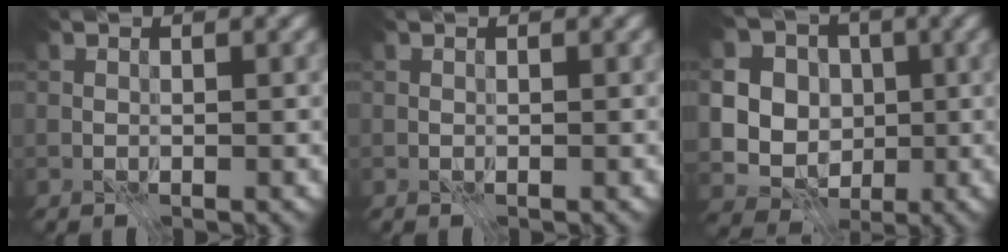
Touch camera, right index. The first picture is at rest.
{"total": 0.0}
{"total": 12.6, "force": [0.6, 11.6, 5.0], "torque": [-0.121, 0.020, -0.010]}